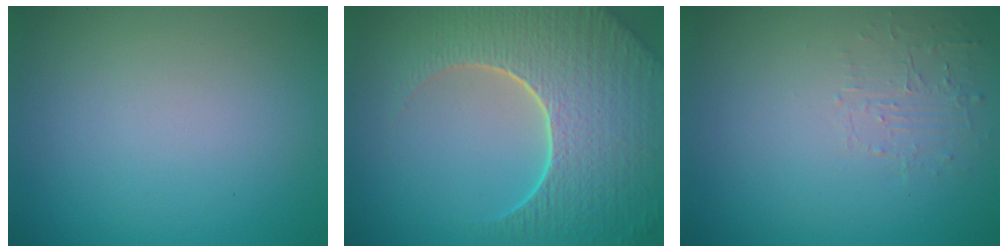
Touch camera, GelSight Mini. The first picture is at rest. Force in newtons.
{"total": 9.1, "press": 6.5, "slide": 6.3}
{"total": 1.5, "press": 0.1, "slide": 1.5}